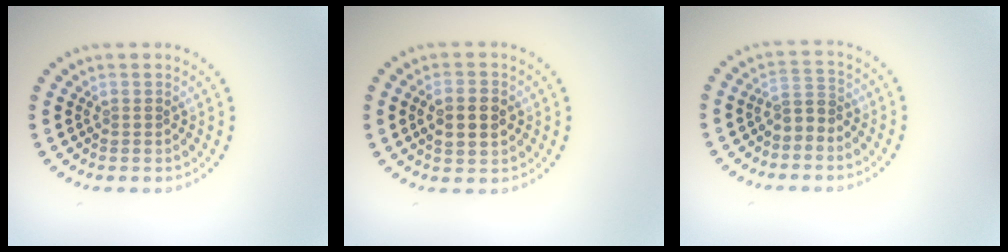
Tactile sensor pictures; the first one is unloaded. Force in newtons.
{"total": 3.0, "press": 3.0, "slide": 0.2}
{"total": 1.9, "press": 1.6, "slide": 1.1}